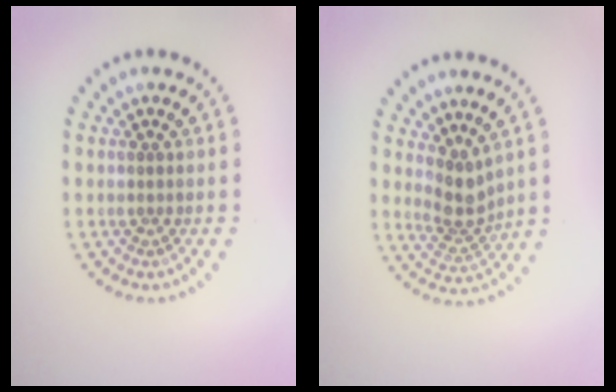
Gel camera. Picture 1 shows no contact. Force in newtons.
{"total": 2.9, "press": 2.2, "slide": 1.8}